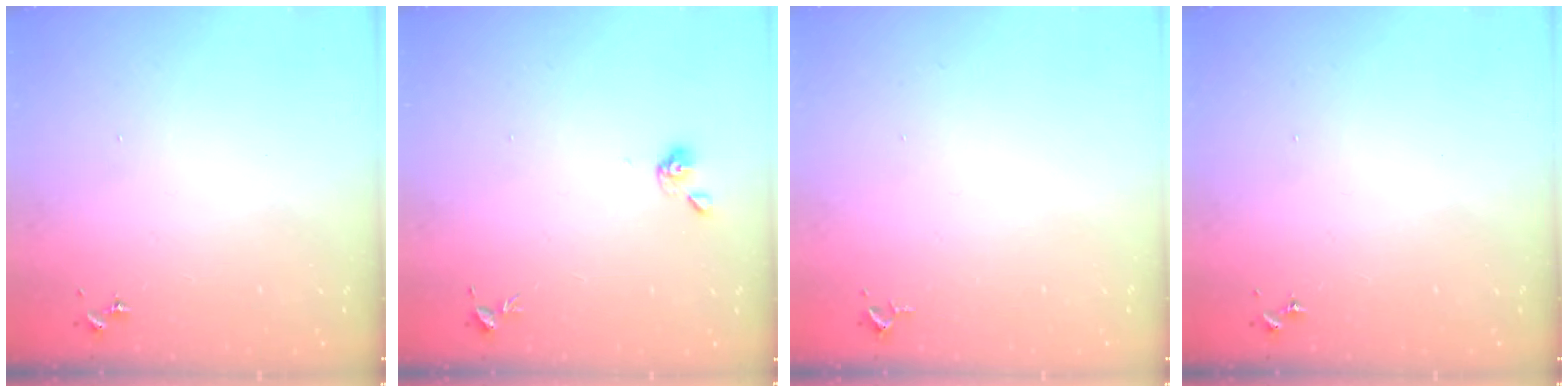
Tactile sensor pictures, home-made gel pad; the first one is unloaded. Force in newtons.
{"total": 4.8, "press": 4.8, "slide": 0.8}
{"total": 2.6, "press": 2.6, "slide": 0.4}
{"total": 0.0}